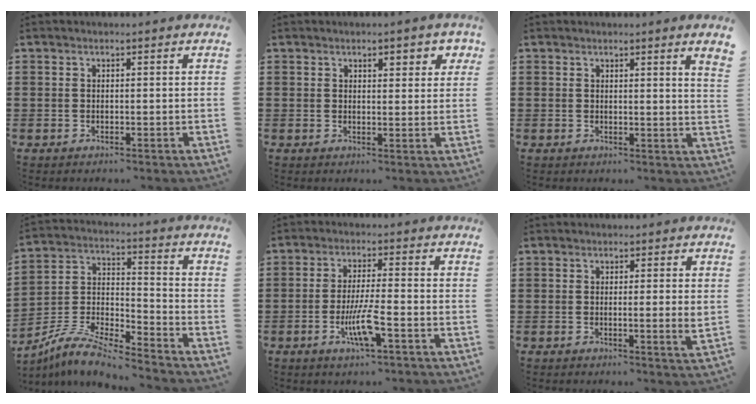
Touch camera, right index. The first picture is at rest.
{"total": 2.6, "force": [1.5, 1.1, 1.8], "torque": [-0.023, 0.000, 0.020]}
{"total": 1.7, "force": [1.2, -0.6, 0.9], "torque": [-0.011, -0.009, 0.021]}
{"total": 7.8, "force": [-7.4, 0.4, 2.5], "torque": [-0.066, -0.006, -0.153]}
{"total": 6.6, "force": [-2.6, 0.6, 6.0], "torque": [-0.118, -0.014, -0.050]}
{"total": 2.3, "force": [0.1, -0.1, 2.3], "torque": [-0.039, -0.007, 0.001]}